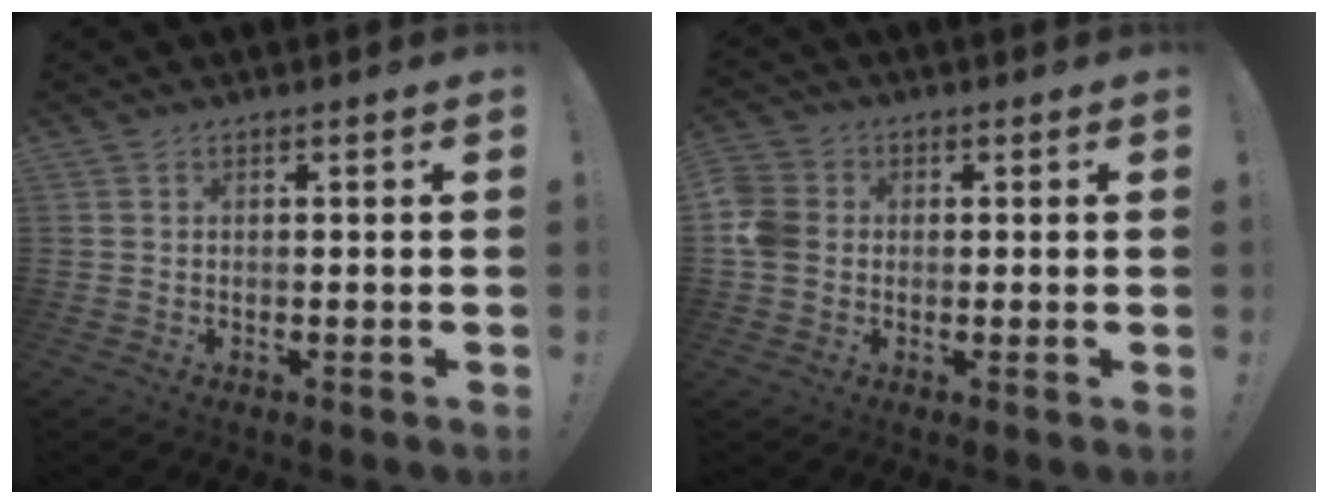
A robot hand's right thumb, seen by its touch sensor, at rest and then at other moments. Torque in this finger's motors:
{"motor_torque": [0.25, 0.43, 0.75, -0.20, 0.05]}